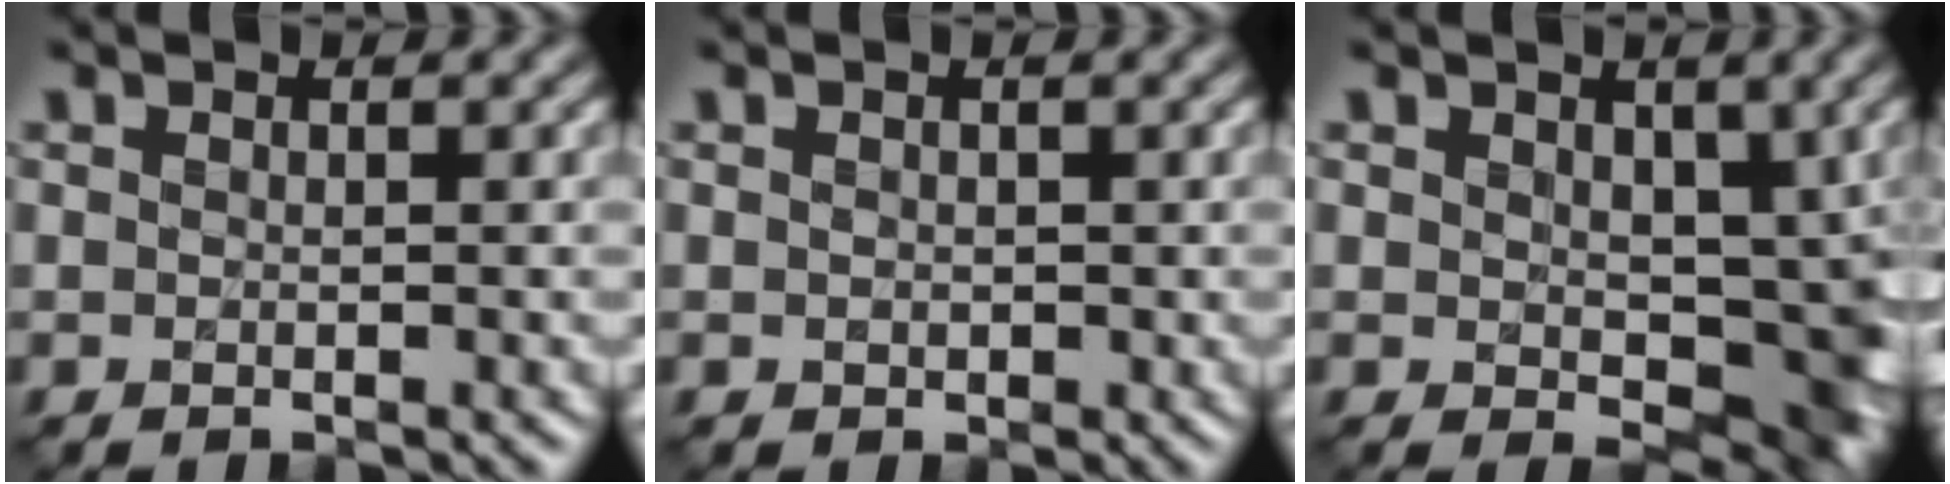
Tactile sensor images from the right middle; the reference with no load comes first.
{"total": 1.0, "force": [-0.1, 0.9, 0.5], "torque": [-0.014, 0.000, -0.001]}
{"total": 5.8, "force": [0.2, 3.8, 4.3], "torque": [-0.059, -0.012, -0.002]}